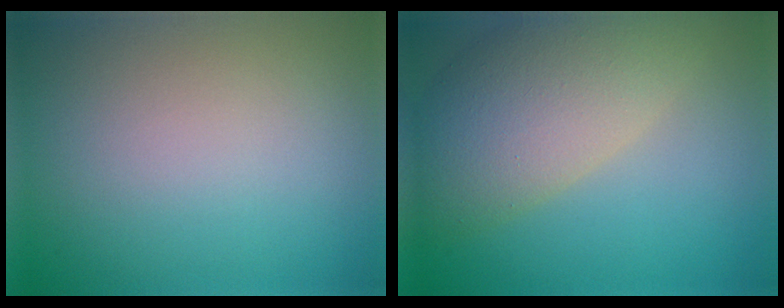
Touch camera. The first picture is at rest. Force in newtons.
{"total": 8.5, "press": 8.5, "slide": 0.7}